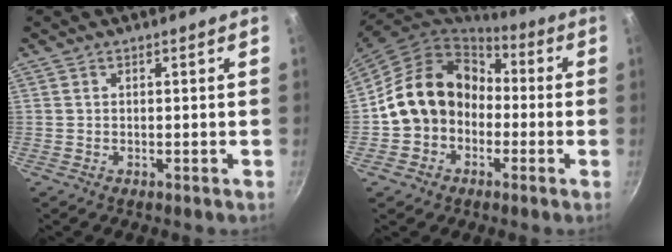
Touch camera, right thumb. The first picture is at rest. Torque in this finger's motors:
{"motor_torque": [0.34, 0.44, 0.48, -0.46, 0.26]}